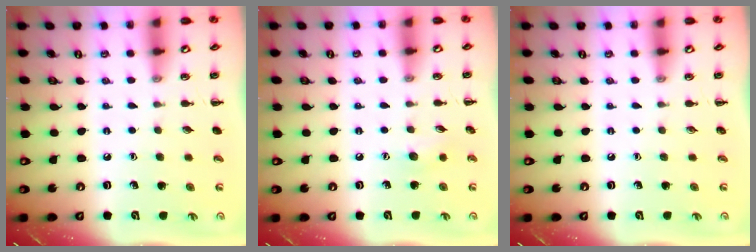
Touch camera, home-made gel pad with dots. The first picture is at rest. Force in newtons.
{"total": 5.6, "press": 5.4, "slide": 1.5}
{"total": 0.0}